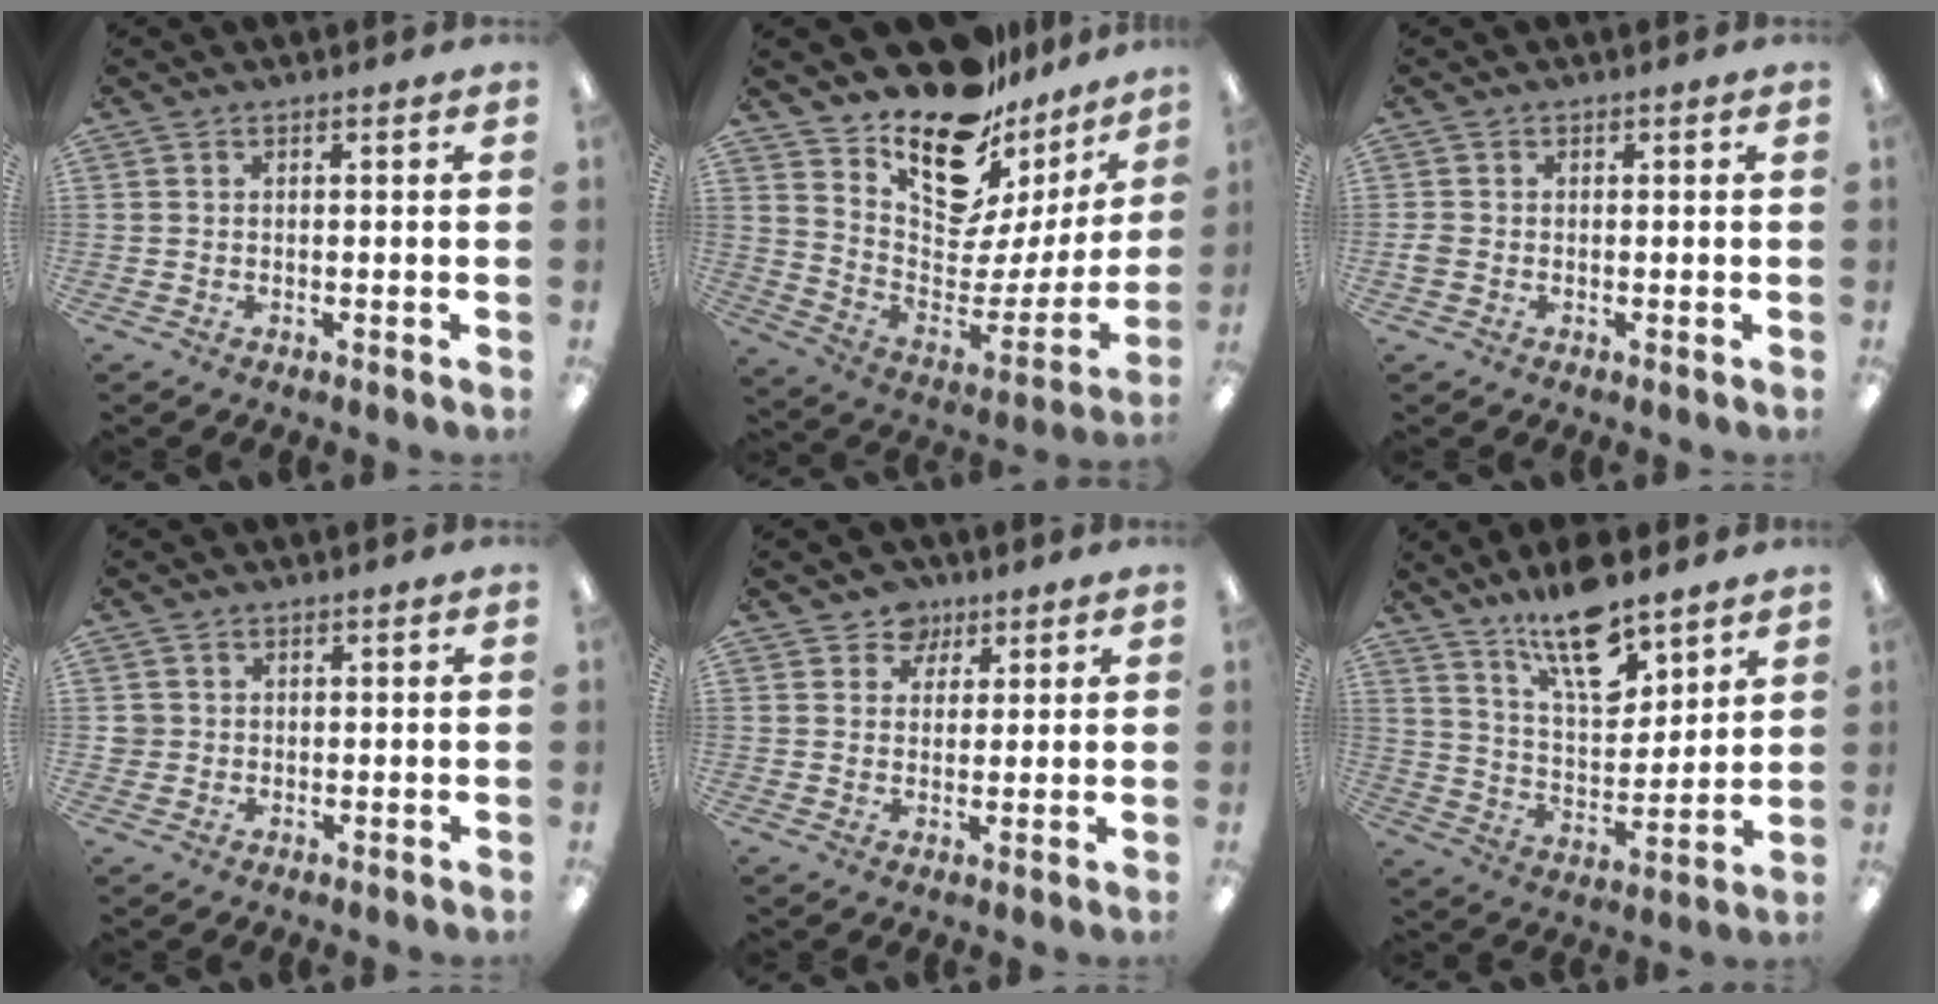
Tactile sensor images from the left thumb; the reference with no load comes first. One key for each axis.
{"total": 17.4, "fx": 14.5, "fy": 6.9, "fz": 6.7, "tx": -0.116, "ty": -0.130, "tz": 0.254}
{"total": 1.6, "fx": -0.4, "fy": 1.4, "fz": 0.8, "tx": -0.012, "ty": 0.004, "tz": -0.008}
{"total": 2.2, "fx": 0.4, "fy": 2.1, "fz": 0.2, "tx": -0.008, "ty": 0.004, "tz": 0.005}
{"total": 5.3, "fx": 3.2, "fy": 4.1, "fz": 0.6, "tx": -0.007, "ty": -0.011, "tz": 0.057}
{"total": 16.6, "fx": 12.1, "fy": 6.2, "fz": 9.6, "tx": -0.159, "ty": -0.066, "tz": 0.207}